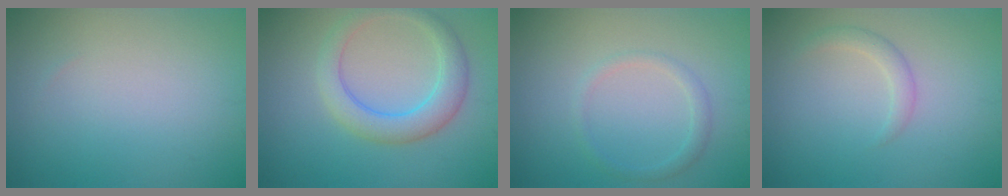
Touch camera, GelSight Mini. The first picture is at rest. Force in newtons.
{"total": 4.2, "press": 4.2, "slide": 0.1}
{"total": 1.4, "press": 1.4, "slide": 0.0}
{"total": 1.5, "press": 1.5, "slide": 0.1}